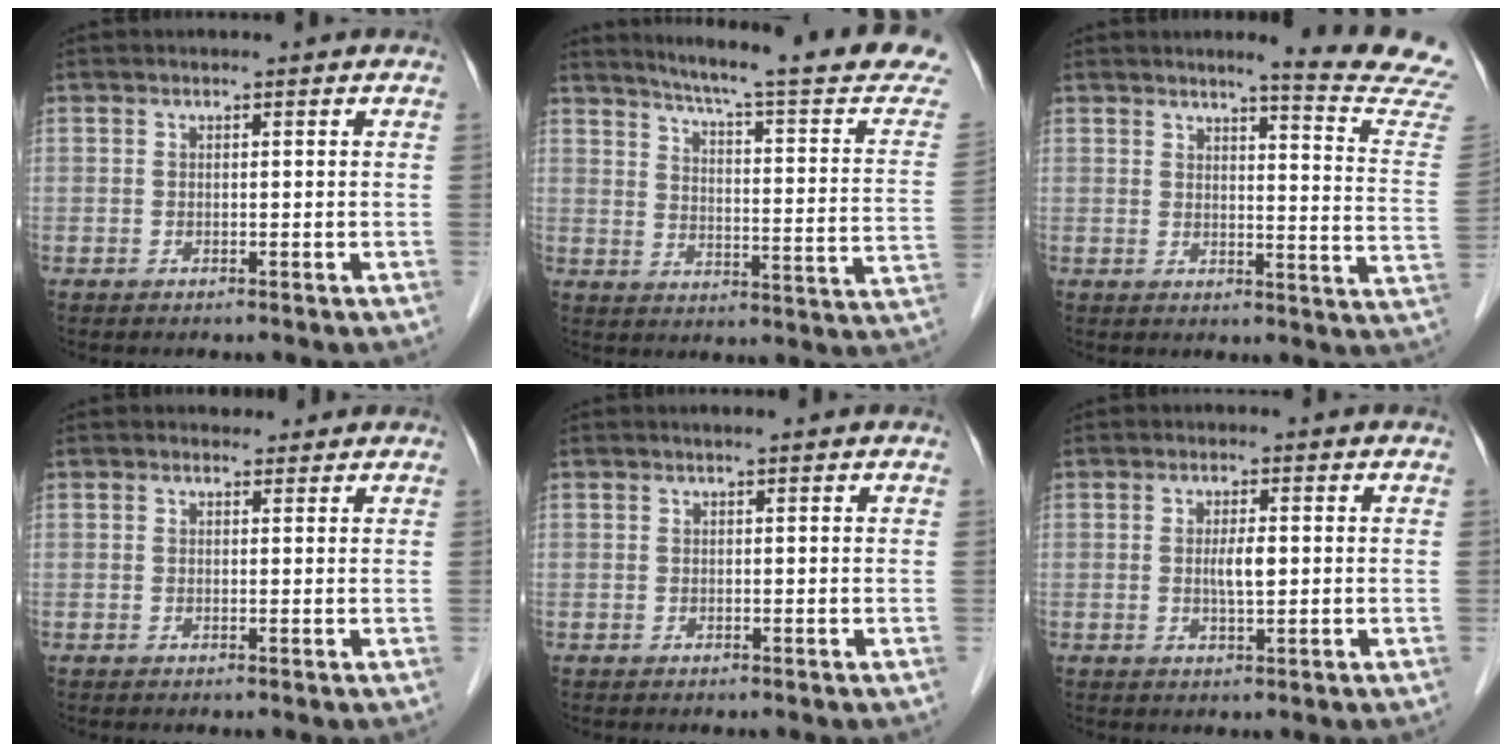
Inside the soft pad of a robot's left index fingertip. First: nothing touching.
{"total": 21.7, "force": [19.2, -0.5, 10.0], "torque": [-0.144, -0.076, 0.234]}
{"total": 12.9, "force": [12.2, -1.8, 3.6], "torque": [-0.041, -0.101, 0.123]}
{"total": 1.4, "force": [1.1, 0.8, -0.1], "torque": [-0.002, 0.004, 0.013]}
{"total": 1.0, "force": [0.8, -0.1, 0.6], "torque": [-0.010, 0.011, 0.016]}
{"total": 2.7, "force": [0.1, 0.3, 2.6], "torque": [-0.050, -0.002, 0.004]}